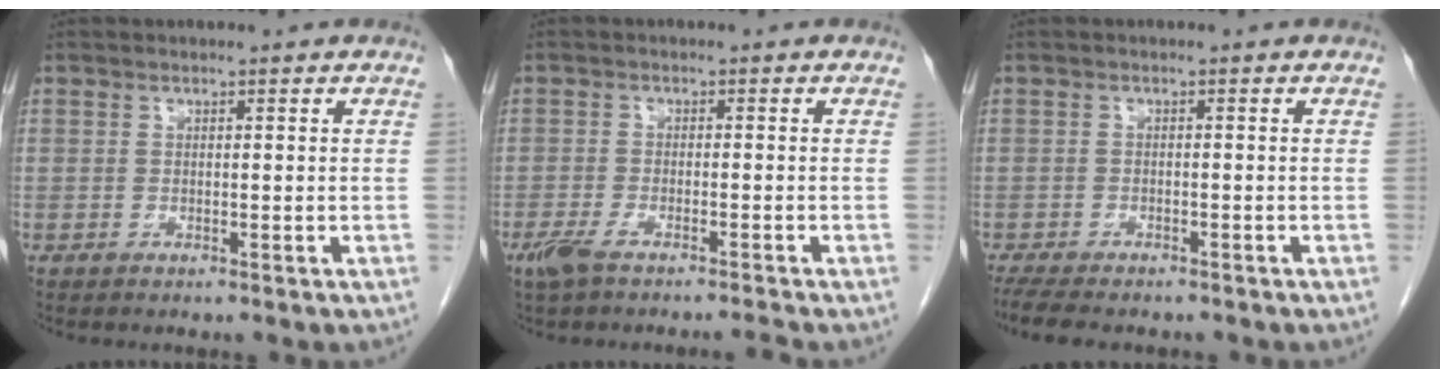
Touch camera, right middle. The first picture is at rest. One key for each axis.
{"total": 4.2, "fx": -3.4, "fy": 0.1, "fz": 2.5, "tx": -0.049, "ty": -0.008, "tz": -0.063}
{"total": 8.3, "fx": -7.0, "fy": 2.2, "fz": 3.9, "tx": -0.063, "ty": -0.009, "tz": -0.104}